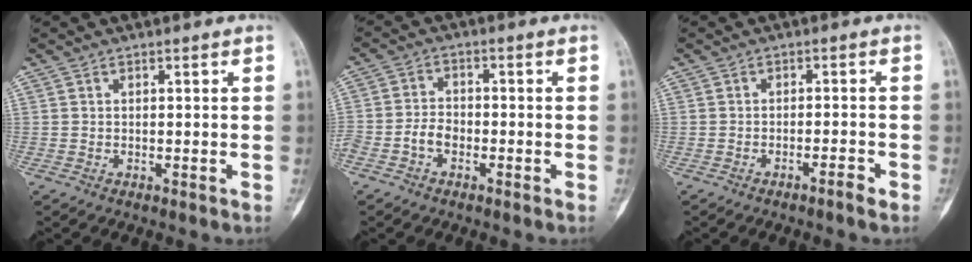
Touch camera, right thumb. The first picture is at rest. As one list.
[{"total": 3.9, "force": [-1.7, 2.6, 2.3], "torque": [-0.037, 0.019, -0.036]}, {"total": 2.1, "force": [-1.5, 0.1, 1.4], "torque": [-0.027, 0.010, -0.026]}]